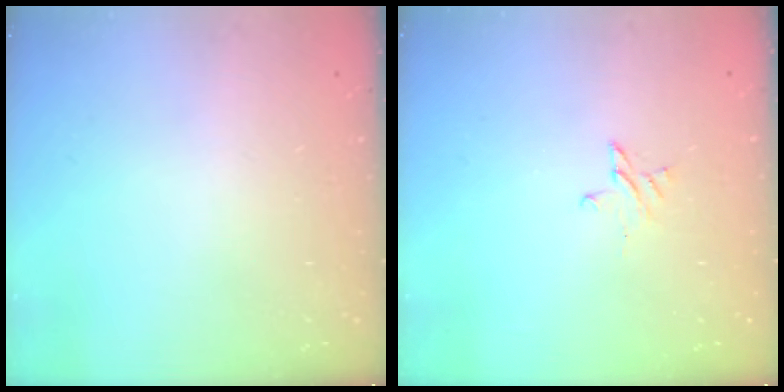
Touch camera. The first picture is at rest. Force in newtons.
{"total": 2.3, "press": 2.3, "slide": 0.2}